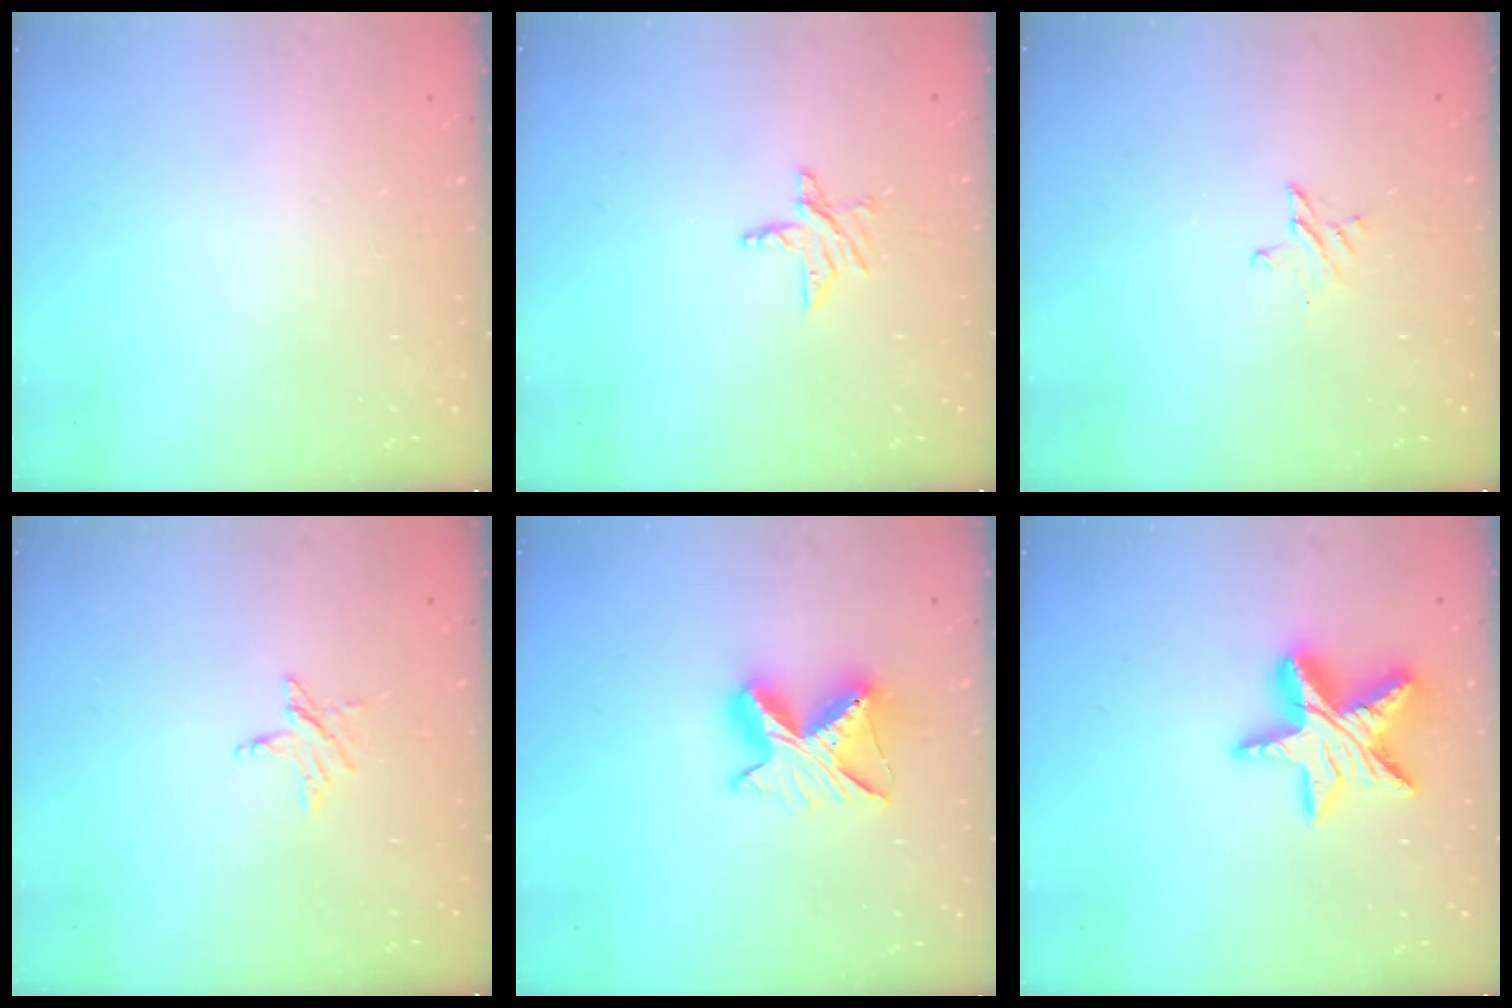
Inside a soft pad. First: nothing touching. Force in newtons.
{"total": 5.6, "press": 5.5, "slide": 0.5}
{"total": 2.3, "press": 2.3, "slide": 0.2}
{"total": 3.4, "press": 3.4, "slide": 0.3}
{"total": 9.3, "press": 9.3, "slide": 0.9}
{"total": 17.2, "press": 17.2, "slide": 1.3}